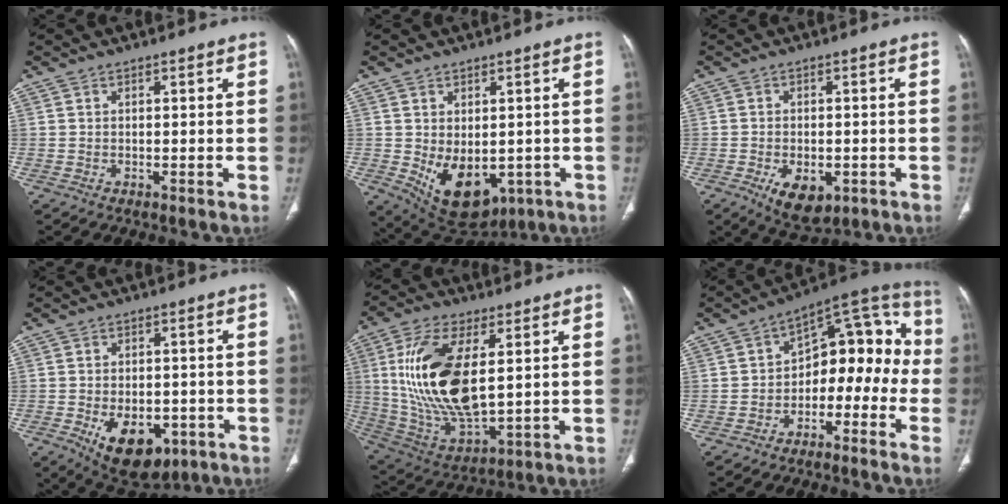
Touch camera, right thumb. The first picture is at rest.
{"total": 12.3, "force": [-2.6, 7.9, 9.0], "torque": [-0.119, -0.008, -0.009]}
{"total": 7.7, "force": [-3.0, 4.4, 5.5], "torque": [-0.080, 0.001, -0.035]}
{"total": 12.1, "force": [-4.8, 7.3, 8.5], "torque": [-0.104, 0.006, -0.053]}
{"total": 20.5, "force": [3.6, 9.4, 17.9], "torque": [-0.358, -0.022, 0.079]}
{"total": 15.4, "force": [-4.2, 9.9, 11.1], "torque": [-0.101, 0.090, -0.067]}